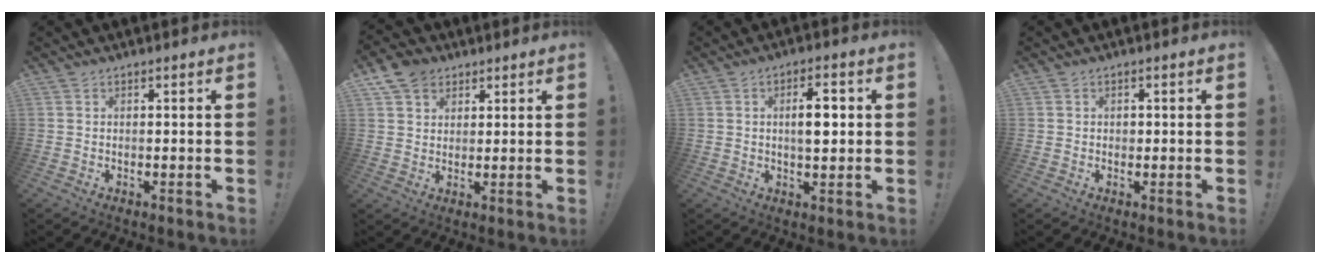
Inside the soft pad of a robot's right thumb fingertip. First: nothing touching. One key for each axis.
{"total": 7.4, "fx": 4.2, "fy": 5.4, "fz": 2.7, "tx": -0.047, "ty": -0.014, "tz": 0.085}
{"total": 6.4, "fx": 0.7, "fy": 2.5, "fz": 5.8, "tx": -0.089, "ty": 0.004, "tz": 0.006}
{"total": 0.8, "fx": -0.1, "fy": 0.7, "fz": 0.2, "tx": 0.004, "ty": -0.001, "tz": -0.004}